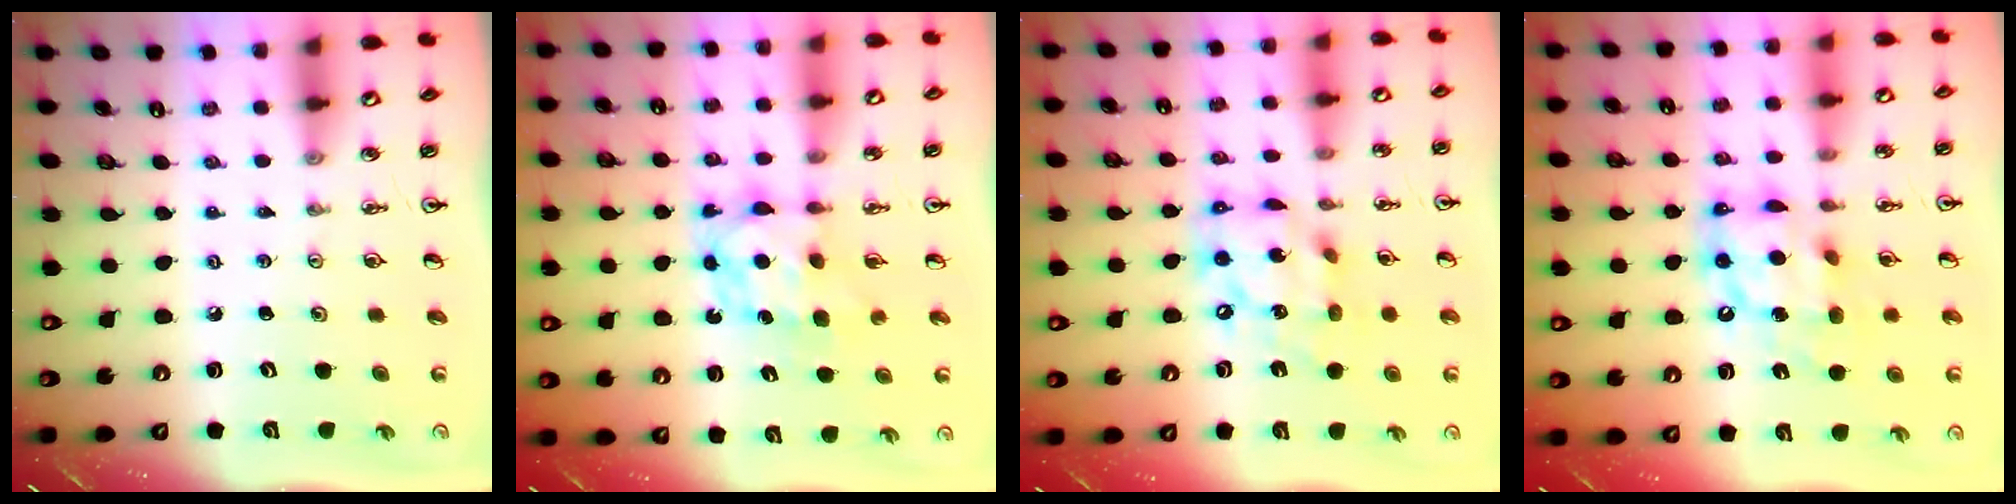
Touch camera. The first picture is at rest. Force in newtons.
{"total": 6.2, "press": 6.2, "slide": 0.5}
{"total": 14.3, "press": 14.2, "slide": 1.7}
{"total": 12.7, "press": 12.7, "slide": 1.2}